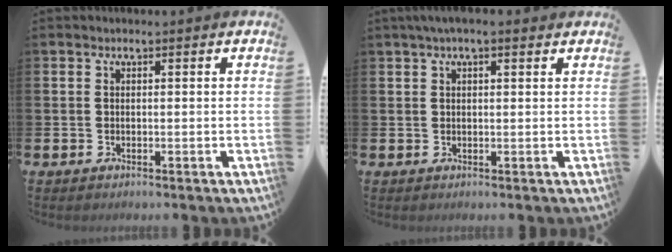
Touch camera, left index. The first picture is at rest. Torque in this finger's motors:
{"motor_torque": [0.94, -1.11, 0.23, 0.16]}